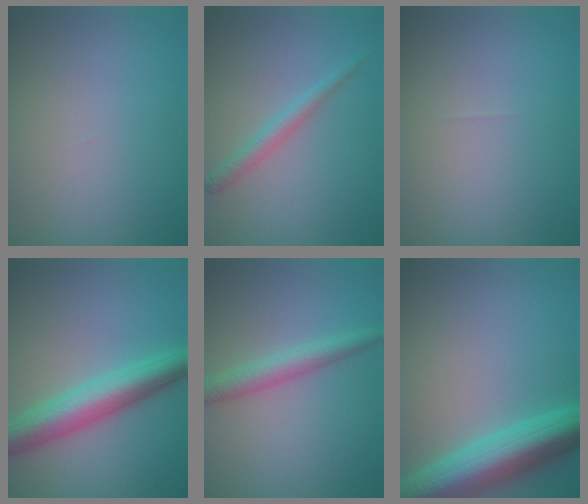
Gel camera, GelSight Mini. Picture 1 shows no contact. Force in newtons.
{"total": 1.9, "press": 1.9, "slide": 0.1}
{"total": 0.0}
{"total": 6.4, "press": 6.4, "slide": 0.2}
{"total": 3.0, "press": 3.0, "slide": 0.1}
{"total": 8.5, "press": 8.5, "slide": 0.5}